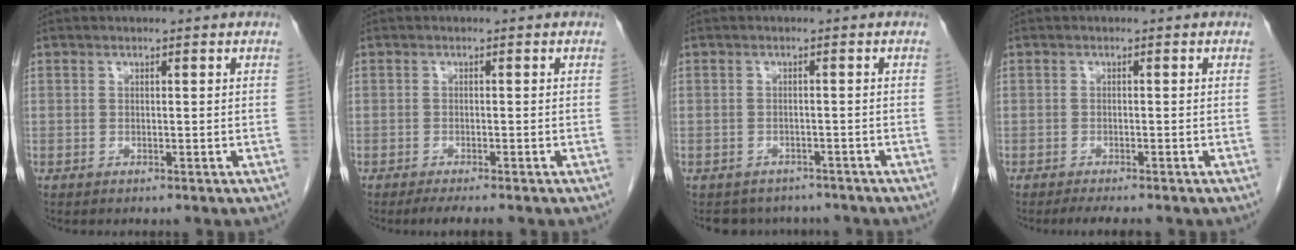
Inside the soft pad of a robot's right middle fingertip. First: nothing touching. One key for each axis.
{"total": 3.3, "fx": -2.7, "fy": 0.2, "fz": 1.9, "tx": -0.027, "ty": -0.006, "tz": -0.040}
{"total": 5.6, "fx": -4.9, "fy": 2.7, "fz": 0.2, "tx": 0.005, "ty": 0.007, "tz": -0.058}
{"total": 3.9, "fx": -3.3, "fy": 0.6, "fz": 2.1, "tx": -0.026, "ty": -0.007, "tz": -0.045}